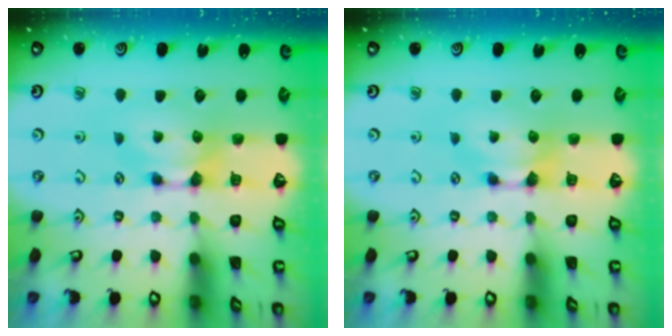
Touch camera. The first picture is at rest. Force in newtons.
{"total": 0.0}